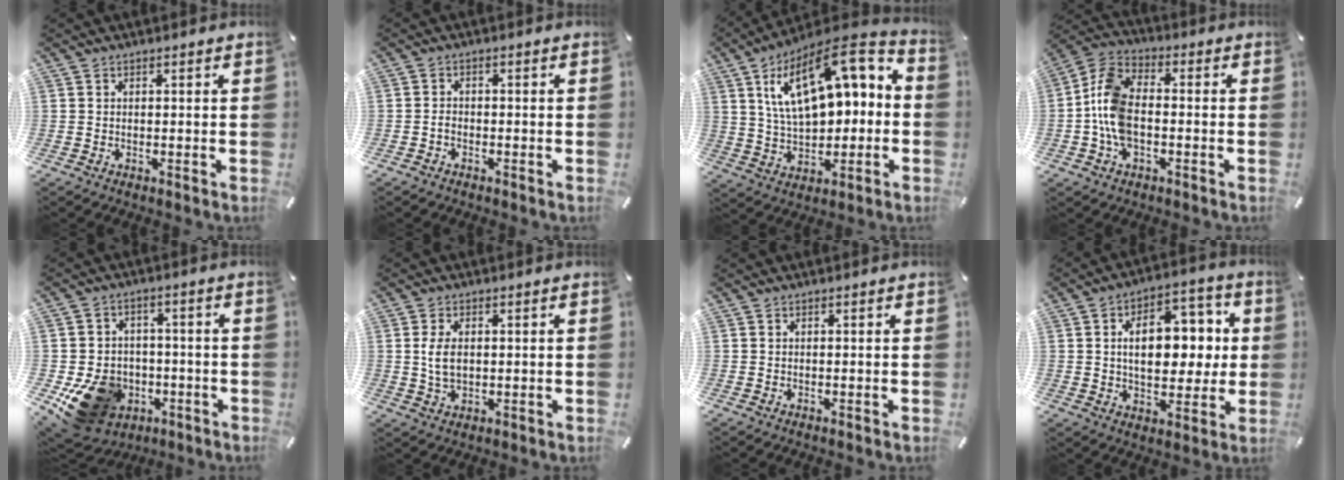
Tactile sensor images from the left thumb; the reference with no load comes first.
{"total": 1.5, "force": [-0.9, 1.0, 0.6], "torque": [-0.012, 0.006, -0.018]}
{"total": 19.0, "force": [7.1, 10.7, 13.9], "torque": [-0.233, -0.030, 0.121]}
{"total": 10.3, "force": [-2.7, 6.4, 7.6], "torque": [-0.179, 0.008, -0.051]}
{"total": 14.7, "force": [-5.5, 11.9, 6.7], "torque": [-0.133, 0.027, -0.084]}
{"total": 4.9, "force": [0.5, 3.1, 3.9], "torque": [-0.098, 0.000, 0.003]}
{"total": 0.0}
{"total": 14.6, "force": [2.0, 9.7, 10.8], "torque": [-0.147, 0.003, 0.033]}